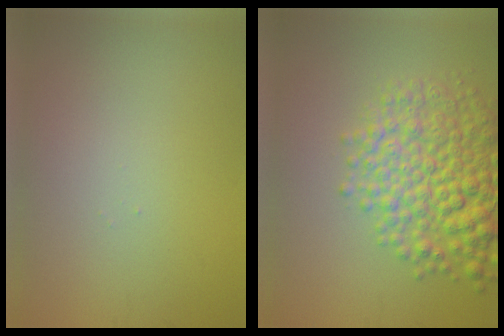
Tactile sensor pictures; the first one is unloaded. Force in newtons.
{"total": 7.5, "press": 7.5, "slide": 0.2}